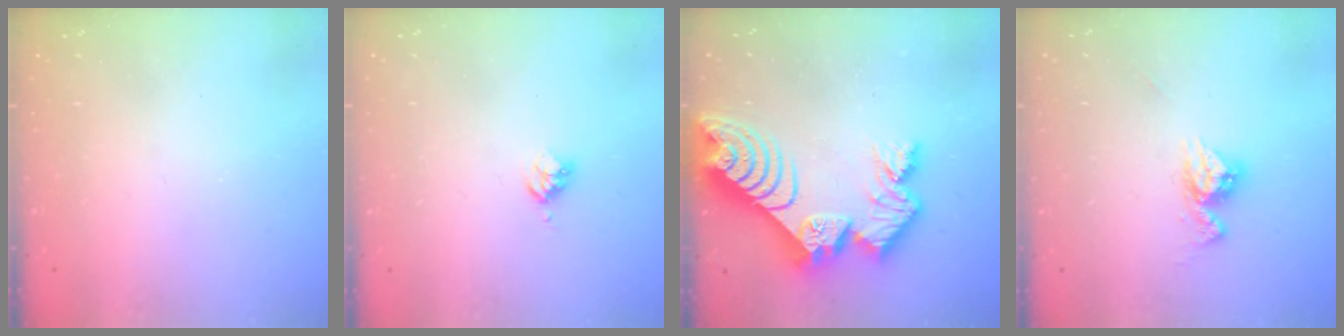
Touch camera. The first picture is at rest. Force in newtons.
{"total": 3.0, "press": 2.9, "slide": 0.4}
{"total": 17.0, "press": 16.9, "slide": 1.6}
{"total": 8.7, "press": 8.6, "slide": 0.7}